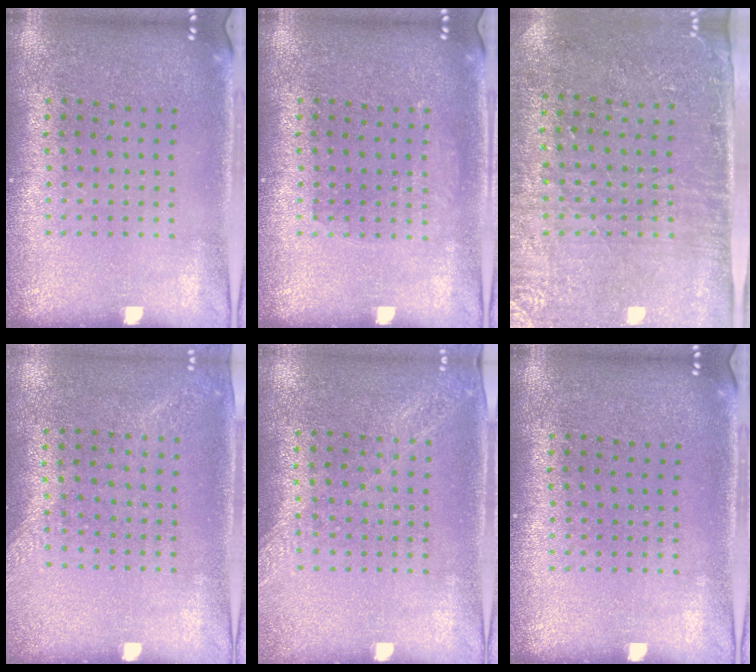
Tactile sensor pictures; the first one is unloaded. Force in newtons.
{"total": 0.9, "press": 0.9, "slide": 0.2}
{"total": 3.0, "press": 2.6, "slide": 1.4}
{"total": 1.4, "press": 1.0, "slide": 0.9}
{"total": 1.1, "press": 1.1, "slide": 0.2}
{"total": 0.0}